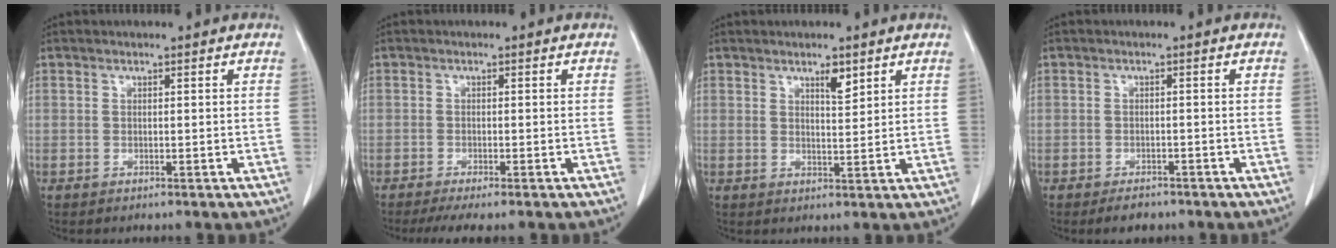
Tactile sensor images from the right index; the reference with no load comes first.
{"total": 5.1, "force": [-4.1, 0.3, 3.0], "torque": [-0.042, -0.011, -0.062]}
{"total": 2.8, "force": [1.9, 0.7, 1.9], "torque": [-0.034, -0.004, 0.033]}
{"total": 2.8, "force": [-2.2, 1.4, 1.1], "torque": [-0.018, 0.000, -0.025]}